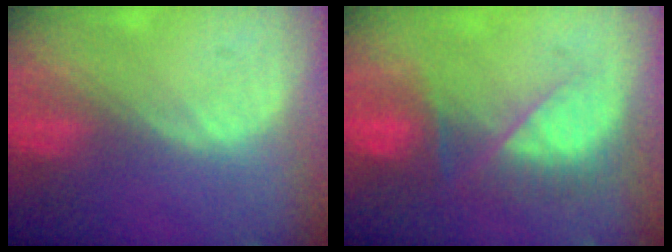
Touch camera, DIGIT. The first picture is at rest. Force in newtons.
{"total": 7.8, "press": 7.1, "slide": 3.1}